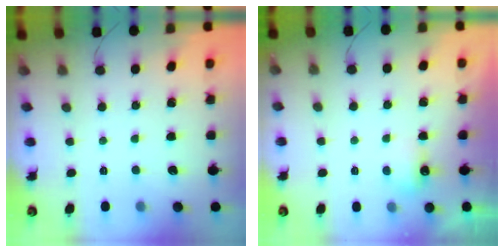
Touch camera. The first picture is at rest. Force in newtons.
{"total": 4.3, "press": 4.2, "slide": 0.9}